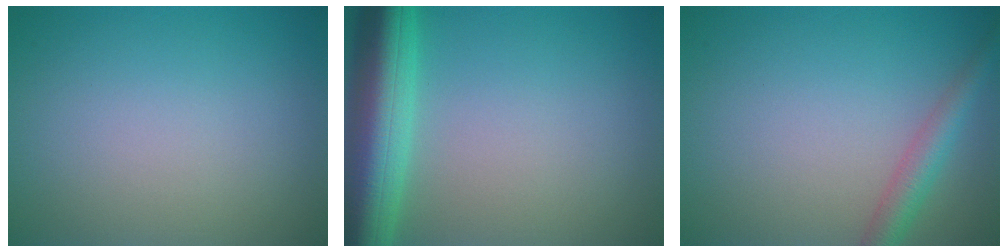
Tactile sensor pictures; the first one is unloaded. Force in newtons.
{"total": 8.1, "press": 8.1, "slide": 0.6}
{"total": 2.8, "press": 2.8, "slide": 0.1}